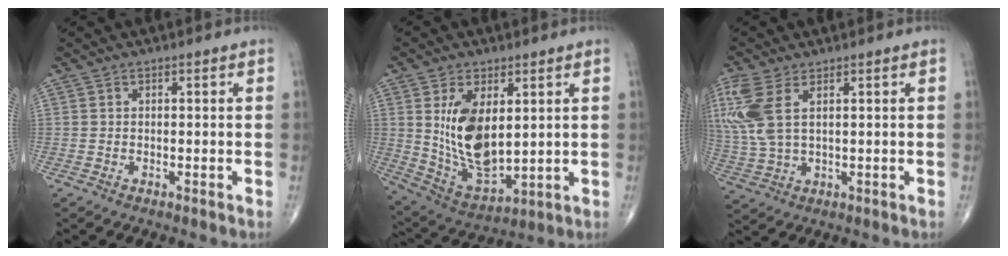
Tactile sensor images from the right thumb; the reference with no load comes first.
{"total": 14.4, "force": [2.9, 7.6, 11.9], "torque": [-0.202, -0.022, 0.074]}
{"total": 11.0, "force": [3.7, 5.4, 8.8], "torque": [-0.234, 0.005, 0.087]}